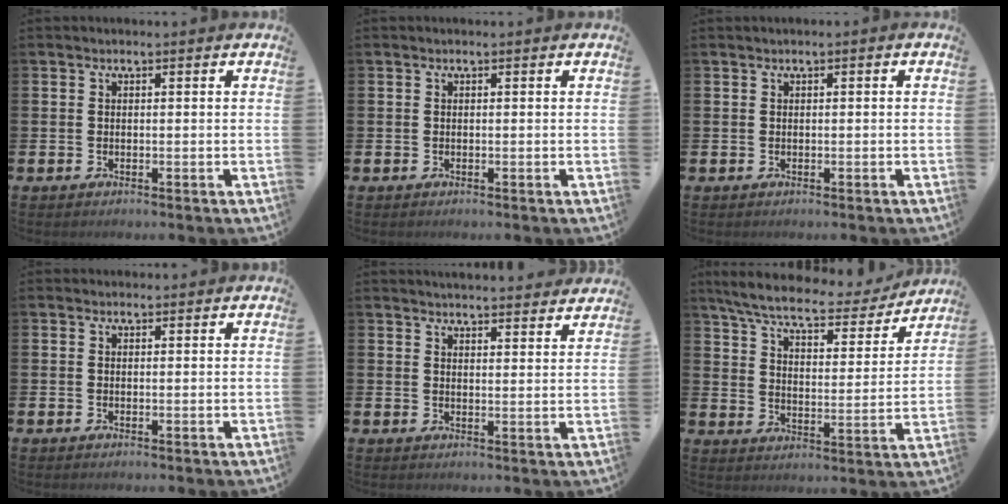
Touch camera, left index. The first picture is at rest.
{"total": 0.0}
{"total": 0.0}
{"total": 0.5, "force": [0.5, 0.1, 0.1], "torque": [0.012, -0.004, 0.006]}
{"total": 4.0, "force": [4.0, 0.0, 0.0], "torque": [-0.002, -0.027, 0.071]}
{"total": 7.8, "force": [7.1, 1.1, 3.2], "torque": [-0.091, -0.045, 0.118]}